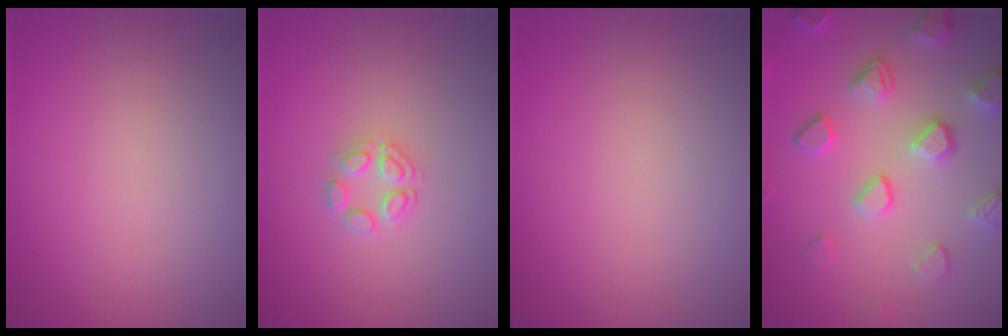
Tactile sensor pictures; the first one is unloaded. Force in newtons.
{"total": 2.0, "press": 2.0, "slide": 0.1}
{"total": 0.0}
{"total": 4.3, "press": 4.2, "slide": 1.1}